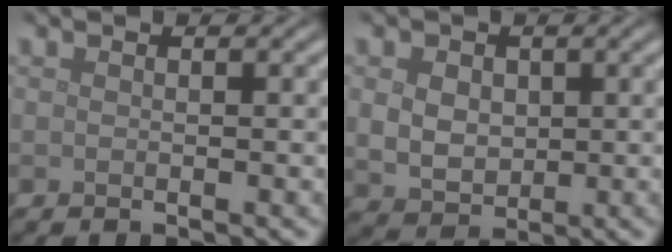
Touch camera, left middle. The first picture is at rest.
{"total": 3.8, "force": [0.6, 3.0, 2.3], "torque": [-0.048, 0.001, 0.009]}